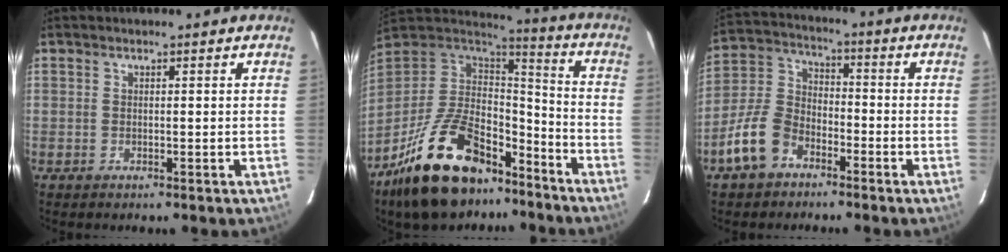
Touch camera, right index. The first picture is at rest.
{"total": 25.9, "force": [-17.2, 12.3, 14.8], "torque": [-0.295, 0.006, -0.268]}
{"total": 10.4, "force": [-6.3, 6.5, 5.2], "torque": [-0.120, 0.024, -0.119]}